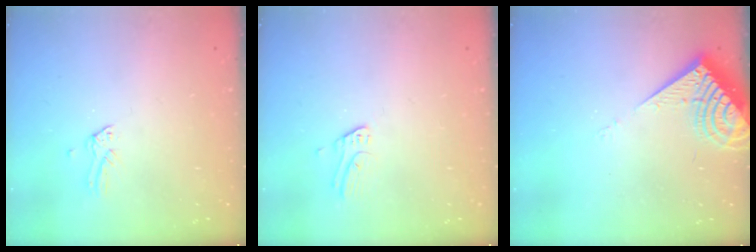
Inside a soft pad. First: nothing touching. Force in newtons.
{"total": 2.8, "press": 2.8, "slide": 0.2}
{"total": 9.4, "press": 9.3, "slide": 1.3}